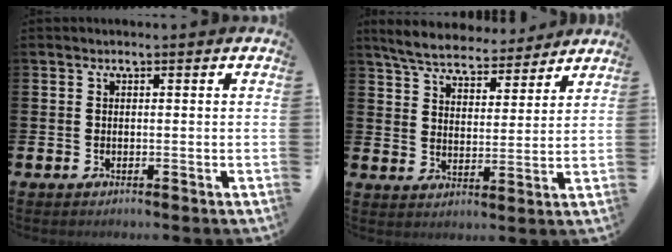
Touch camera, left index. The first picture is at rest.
{"total": 5.7, "force": [5.6, 1.1, 0.8], "torque": [-0.044, -0.034, 0.098]}